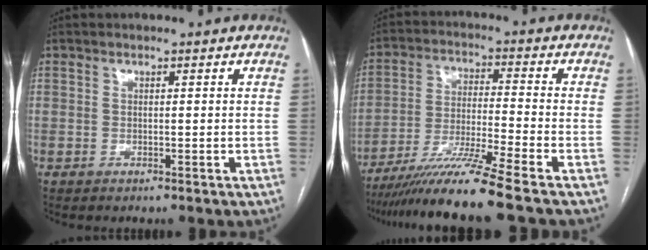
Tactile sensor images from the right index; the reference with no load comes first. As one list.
[{"total": 12.3, "force": [-9.8, -2.5, 6.9], "torque": [-0.122, -0.032, -0.177]}]